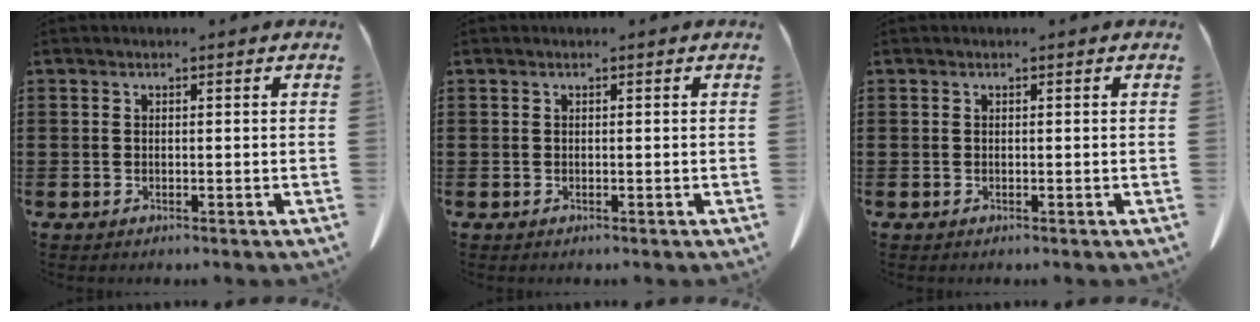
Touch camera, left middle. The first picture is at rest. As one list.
[{"total": 0.0}, {"total": 0.0}]